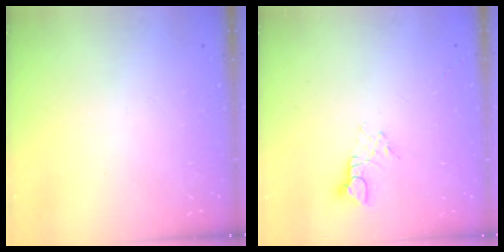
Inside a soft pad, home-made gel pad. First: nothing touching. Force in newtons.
{"total": 2.3, "press": 2.3, "slide": 0.2}